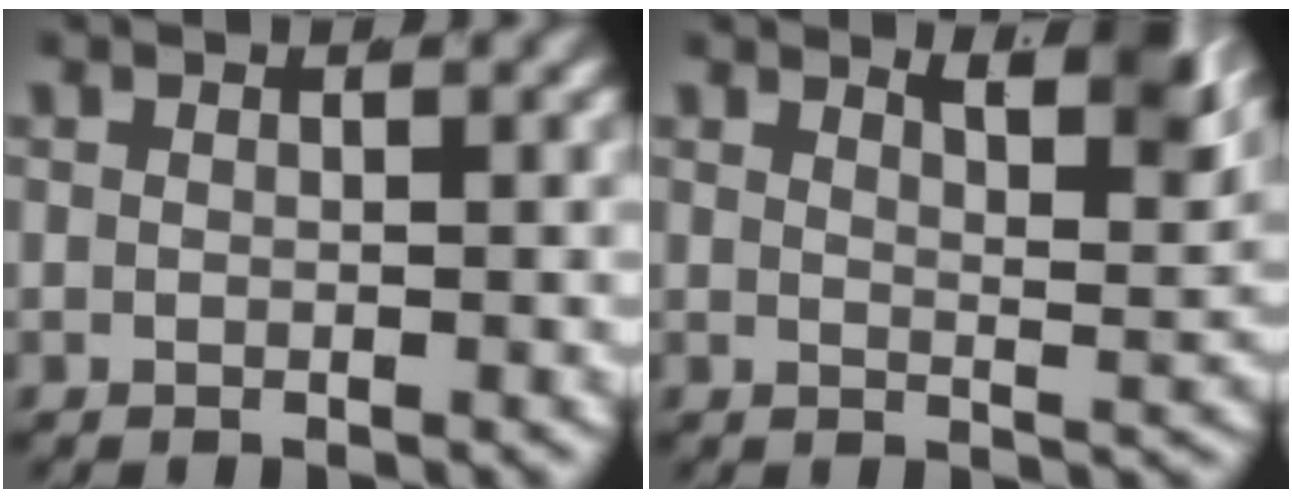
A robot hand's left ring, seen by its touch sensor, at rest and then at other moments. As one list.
[{"total": 5.4, "force": [3.2, 0.9, 4.3], "torque": [-0.050, -0.014, 0.056]}]